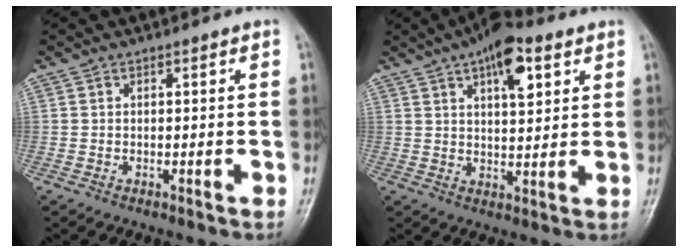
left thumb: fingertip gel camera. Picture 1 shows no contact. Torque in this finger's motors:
{"motor_torque": [1.50, 1.07, 0.99, -0.82, 0.12]}